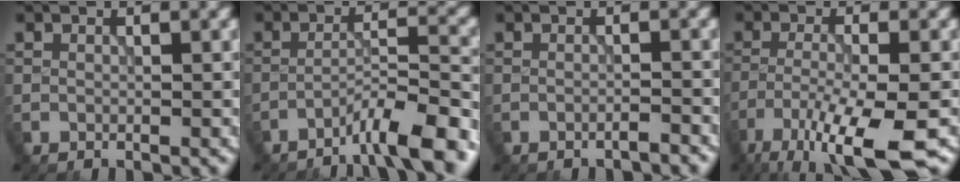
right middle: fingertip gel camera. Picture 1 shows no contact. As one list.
[{"total": 6.6, "force": [-4.8, 0.8, 4.4], "torque": [-0.064, 0.011, -0.085]}, {"total": 1.4, "force": [-1.2, 0.2, 0.8], "torque": [-0.003, 0.002, -0.026]}, {"total": 9.0, "force": [-5.8, 1.8, 6.6], "torque": [-0.119, -0.015, -0.105]}]